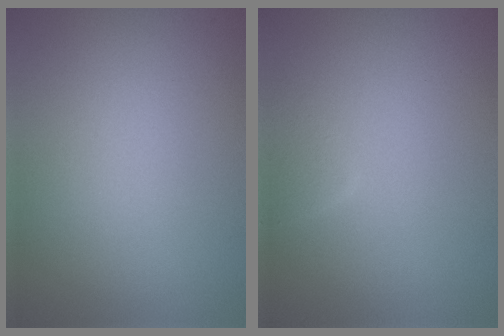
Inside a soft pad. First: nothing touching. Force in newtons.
{"total": 1.2, "press": 1.1, "slide": 0.1}